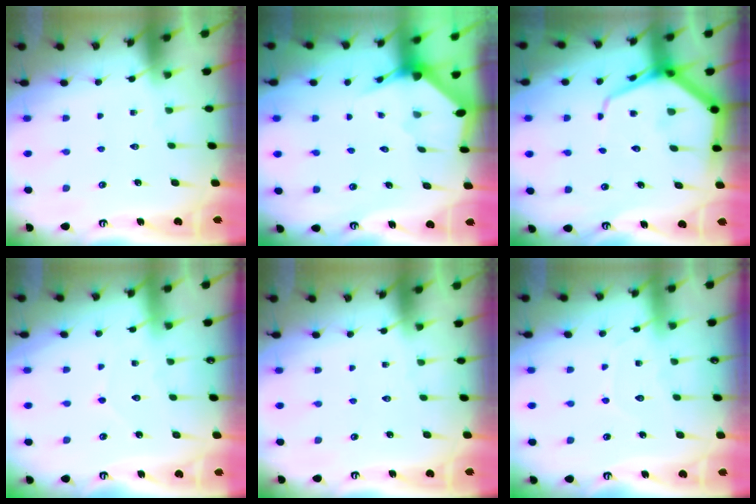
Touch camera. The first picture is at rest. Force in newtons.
{"total": 2.8, "press": 2.8, "slide": 0.3}
{"total": 10.4, "press": 10.3, "slide": 1.1}
{"total": 4.1, "press": 4.1, "slide": 0.5}
{"total": 0.0}
{"total": 5.7, "press": 5.6, "slide": 0.8}